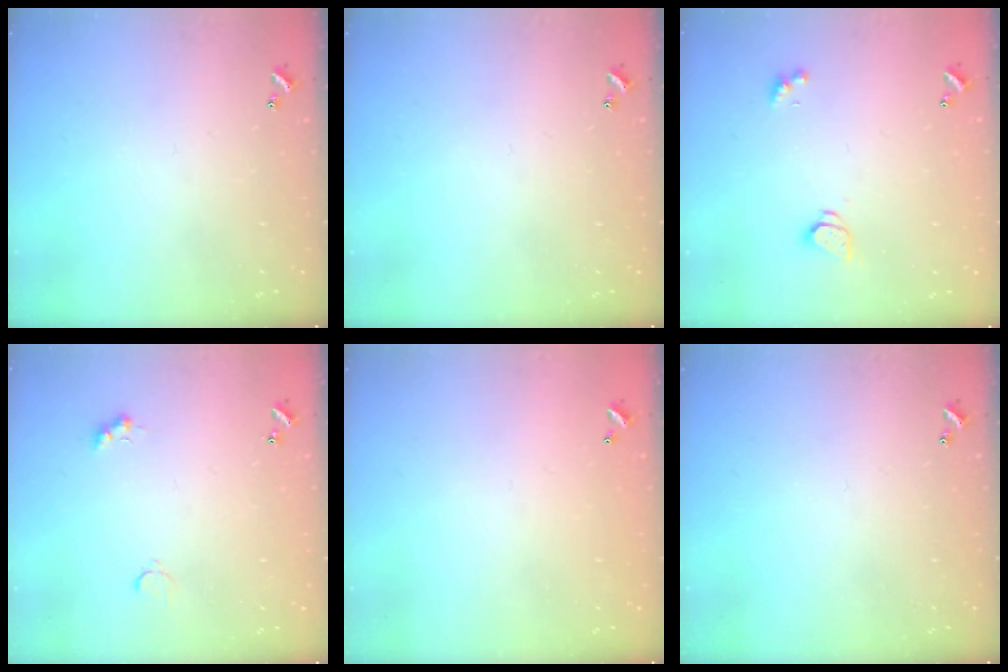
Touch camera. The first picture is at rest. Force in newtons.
{"total": 0.0}
{"total": 1.9, "press": 1.8, "slide": 0.3}
{"total": 1.7, "press": 1.5, "slide": 0.6}
{"total": 2.8, "press": 2.8, "slide": 0.1}
{"total": 0.0}